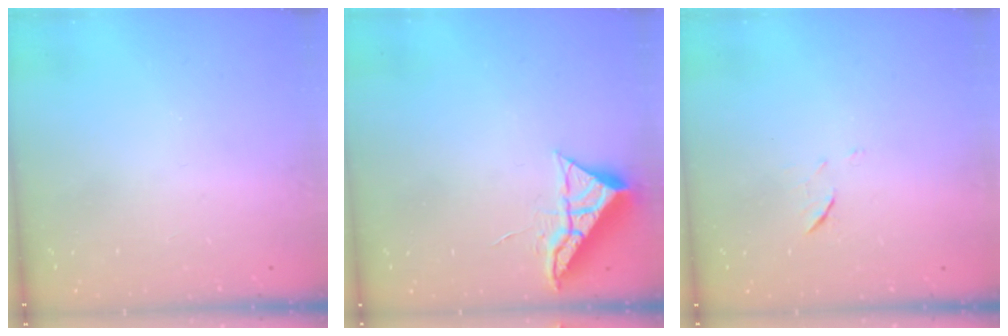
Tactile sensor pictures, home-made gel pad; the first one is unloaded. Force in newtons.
{"total": 6.4, "press": 6.4, "slide": 0.2}
{"total": 5.4, "press": 5.2, "slide": 1.2}